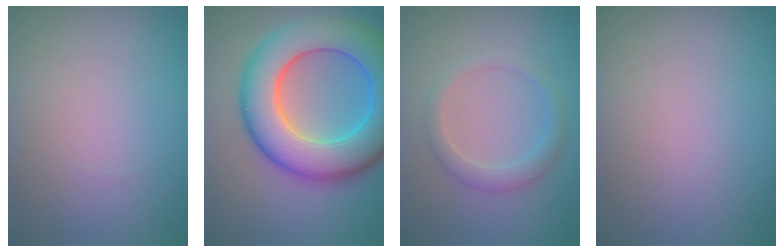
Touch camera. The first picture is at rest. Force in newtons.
{"total": 11.2, "press": 11.2, "slide": 0.1}
{"total": 2.2, "press": 2.2, "slide": 0.2}
{"total": 0.0}